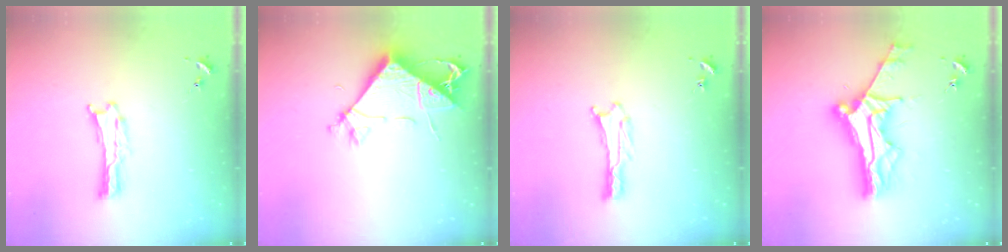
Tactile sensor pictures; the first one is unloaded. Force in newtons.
{"total": 7.7, "press": 7.6, "slide": 1.1}
{"total": 0.6, "press": 0.6, "slide": 0.1}
{"total": 12.3, "press": 12.3, "slide": 1.1}